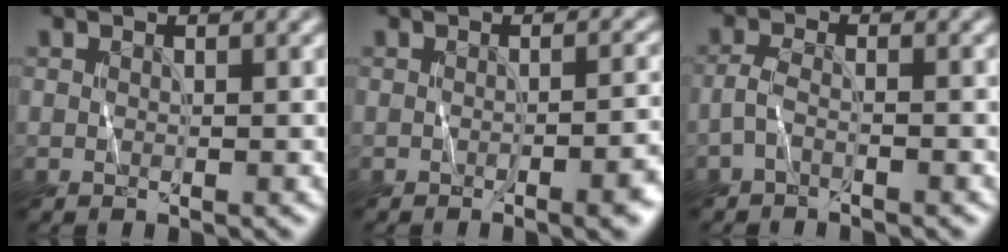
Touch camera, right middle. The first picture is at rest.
{"total": 3.5, "force": [-1.8, 1.0, 2.8], "torque": [-0.031, 0.004, -0.026]}
{"total": 1.3, "force": [-1.2, -0.3, 0.4], "torque": [-0.018, 0.003, -0.028]}